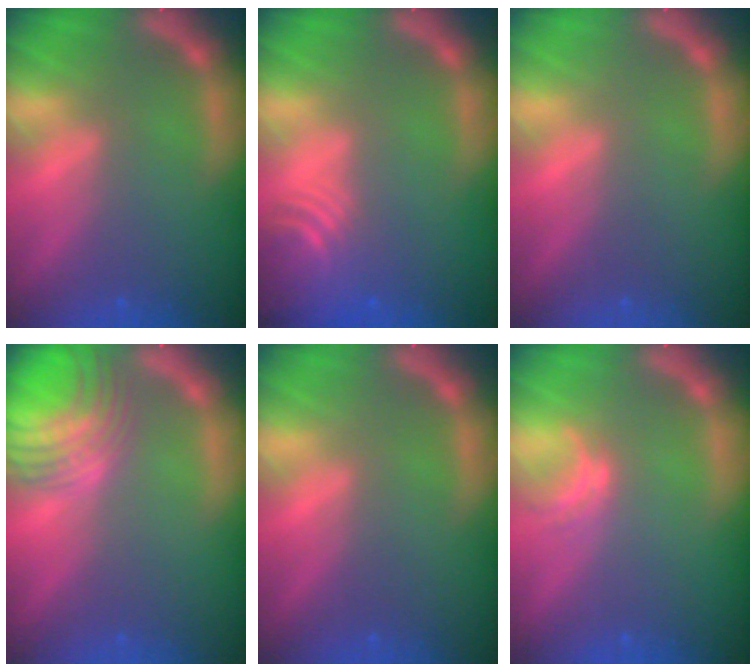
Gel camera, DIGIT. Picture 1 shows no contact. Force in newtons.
{"total": 6.0}
{"total": 0.0}
{"total": 8.1}
{"total": 0.0}
{"total": 1.5}